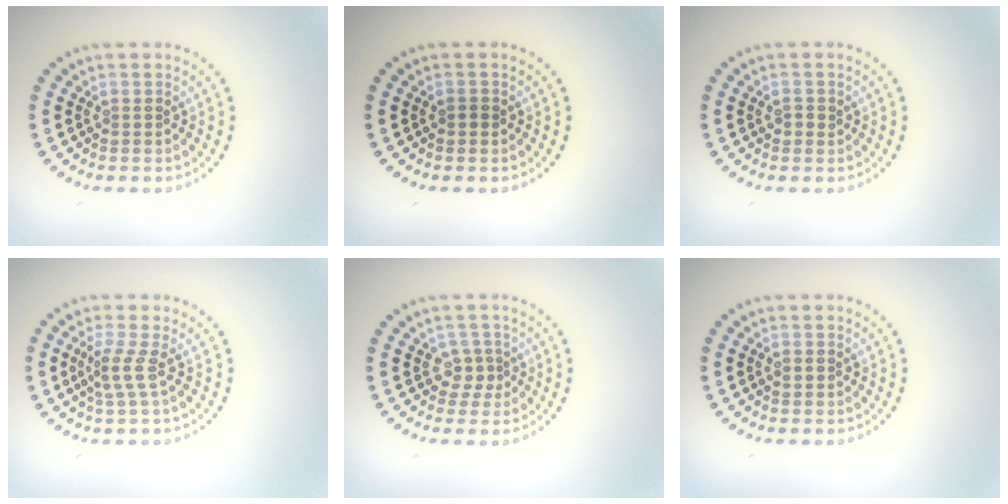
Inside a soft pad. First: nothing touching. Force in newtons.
{"total": 0.7, "press": 0.7, "slide": 0.1}
{"total": 1.1, "press": 1.0, "slide": 0.5}
{"total": 2.0, "press": 1.3, "slide": 1.6}
{"total": 2.0, "press": 1.5, "slide": 1.2}
{"total": 0.9, "press": 0.9, "slide": 0.1}